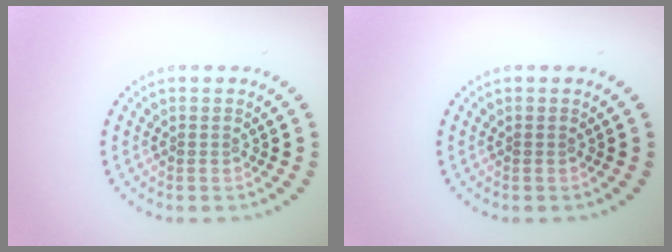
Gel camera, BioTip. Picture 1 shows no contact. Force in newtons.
{"total": 0.0}